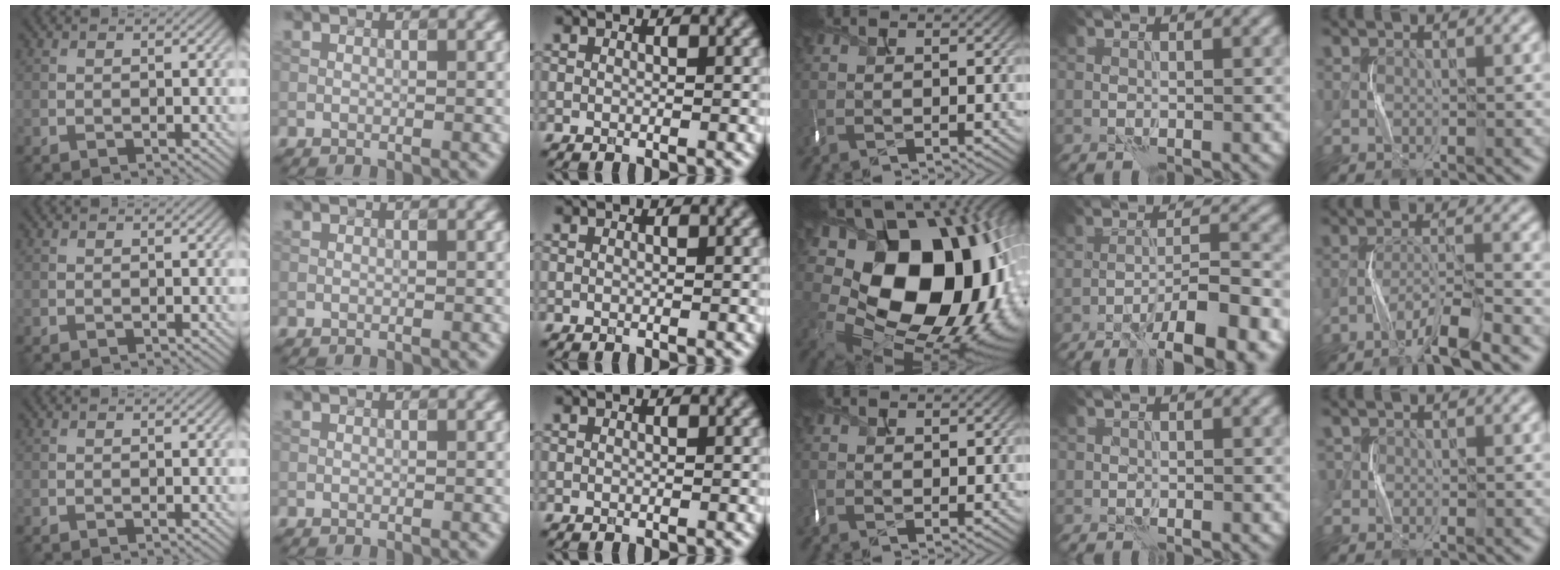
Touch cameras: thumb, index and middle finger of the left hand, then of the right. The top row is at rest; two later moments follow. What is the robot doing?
{"motion": "shake", "object": "tambourine"}